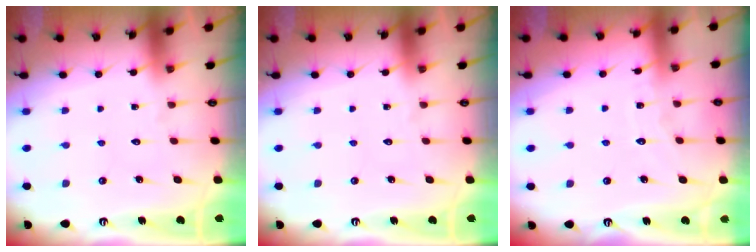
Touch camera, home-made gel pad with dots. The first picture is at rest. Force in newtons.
{"total": 0.0}
{"total": 4.3, "press": 4.3, "slide": 0.5}